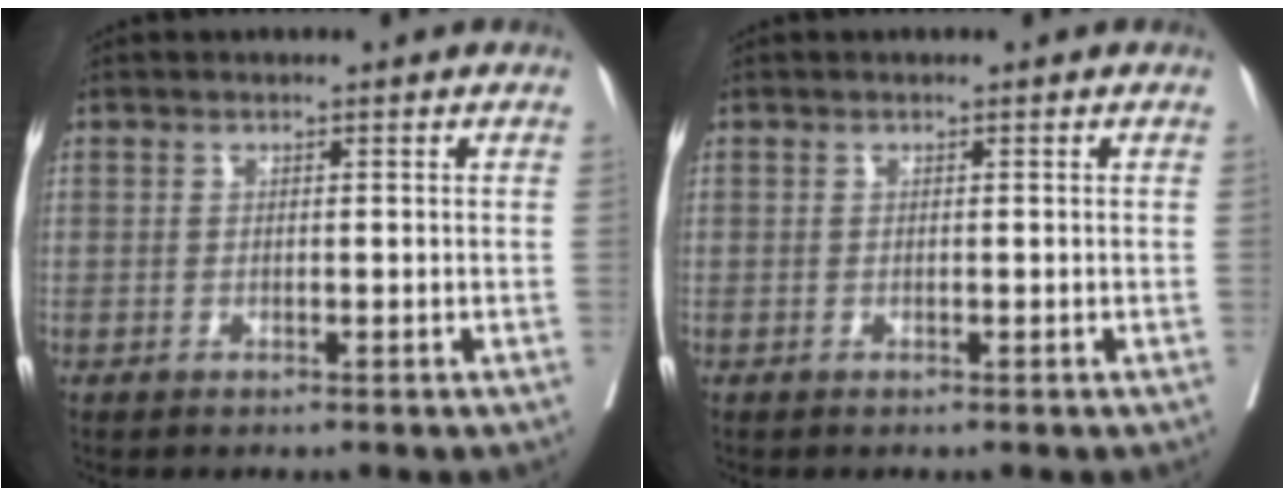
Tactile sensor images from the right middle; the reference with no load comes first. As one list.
[{"total": 0.0}]